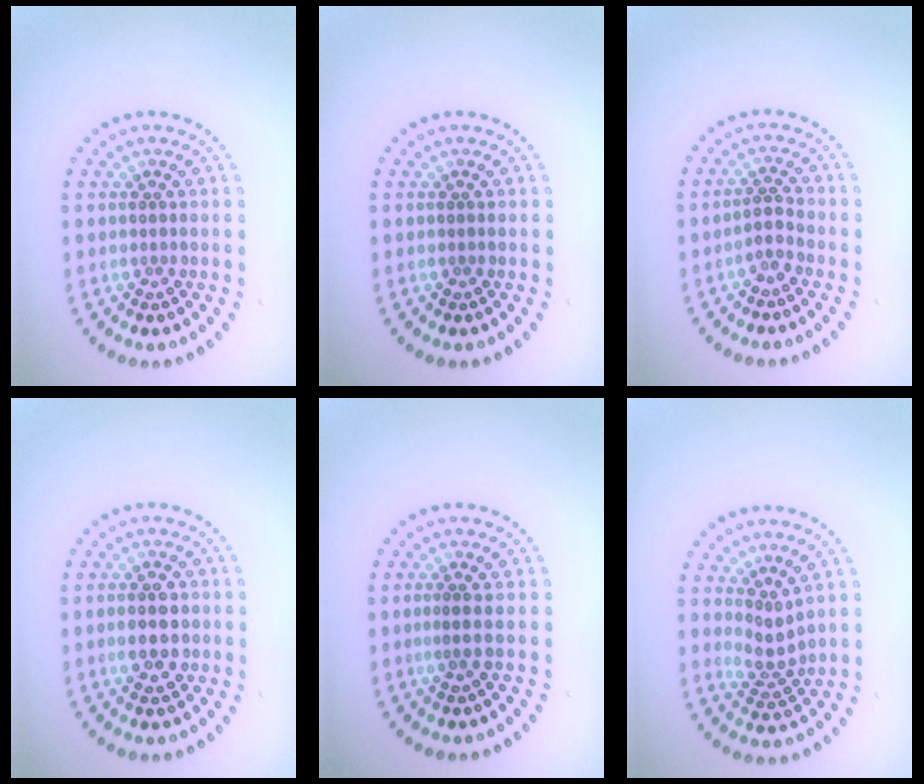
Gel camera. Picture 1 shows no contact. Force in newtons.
{"total": 0.0}
{"total": 1.6, "press": 1.1, "slide": 1.1}
{"total": 3.1, "press": 3.1, "slide": 0.1}
{"total": 0.9, "press": 0.6, "slide": 0.6}
{"total": 2.2, "press": 1.5, "slide": 1.6}